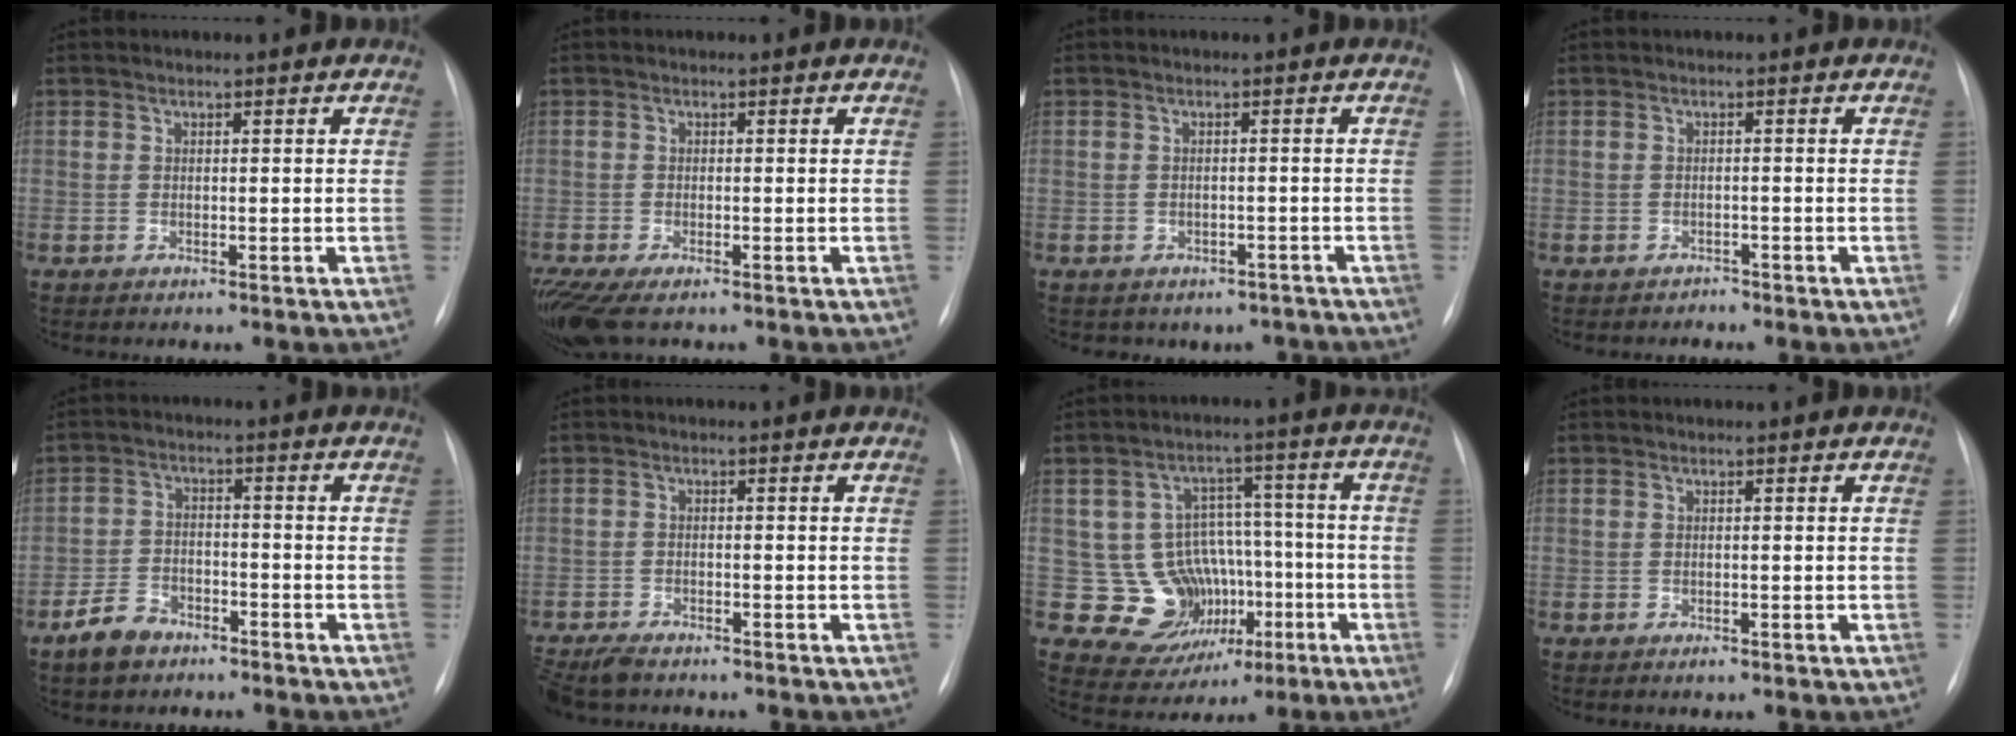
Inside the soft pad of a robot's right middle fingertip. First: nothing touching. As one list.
[{"total": 6.4, "force": [-4.3, 2.2, 4.2], "torque": [-0.088, -0.014, -0.074]}, {"total": 5.5, "force": [-4.4, 3.4, 0.4], "torque": [0.004, 0.022, -0.046]}, {"total": 0.9, "force": [-0.8, 0.4, -0.2], "torque": [0.004, -0.001, -0.016]}, {"total": 5.6, "force": [-4.1, 3.1, 2.3], "torque": [-0.058, 0.003, -0.072]}, {"total": 5.4, "force": [-4.5, 1.9, 2.3], "torque": [-0.039, -0.012, -0.075]}, {"total": 11.1, "force": [-2.7, 9.9, 4.0], "torque": [-0.055, 0.039, -0.021]}, {"total": 0.5, "force": [-0.3, 0.2, 0.4], "torque": [-0.006, -0.001, -0.003]}]